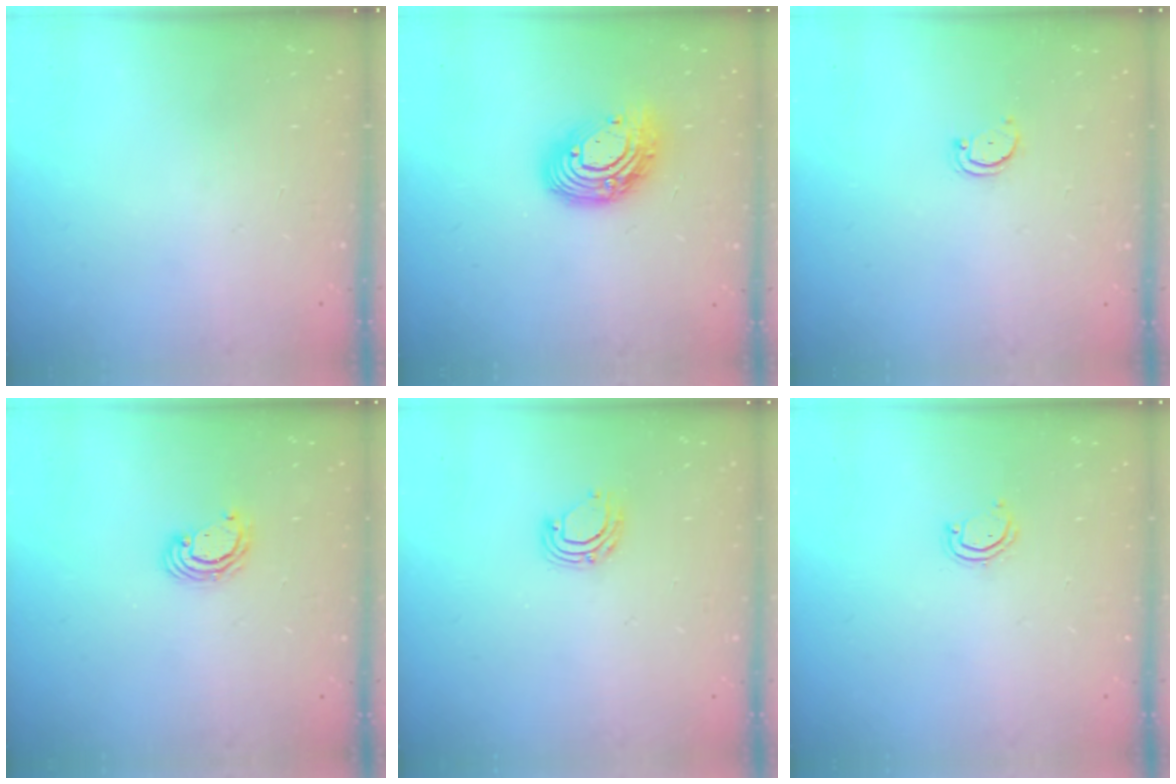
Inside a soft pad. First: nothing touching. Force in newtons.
{"total": 12.4, "press": 12.4, "slide": 1.1}
{"total": 2.3, "press": 2.3, "slide": 0.2}
{"total": 3.9, "press": 3.8, "slide": 0.2}
{"total": 6.9, "press": 6.8, "slide": 0.9}
{"total": 3.5, "press": 3.5, "slide": 0.3}